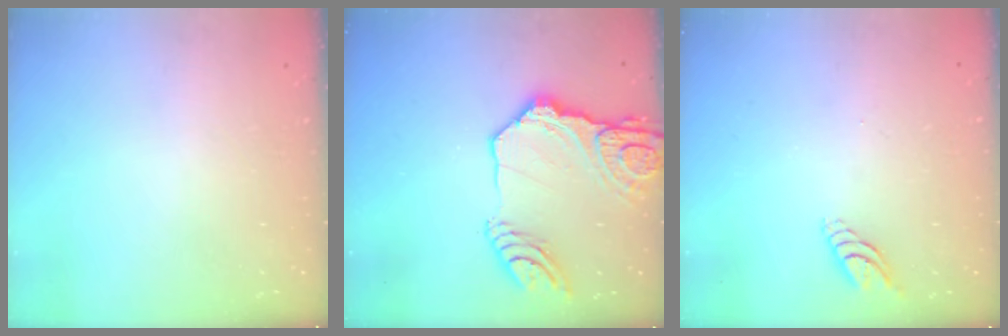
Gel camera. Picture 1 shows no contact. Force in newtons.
{"total": 19.8, "press": 19.7, "slide": 2.3}
{"total": 4.9, "press": 4.9, "slide": 0.6}